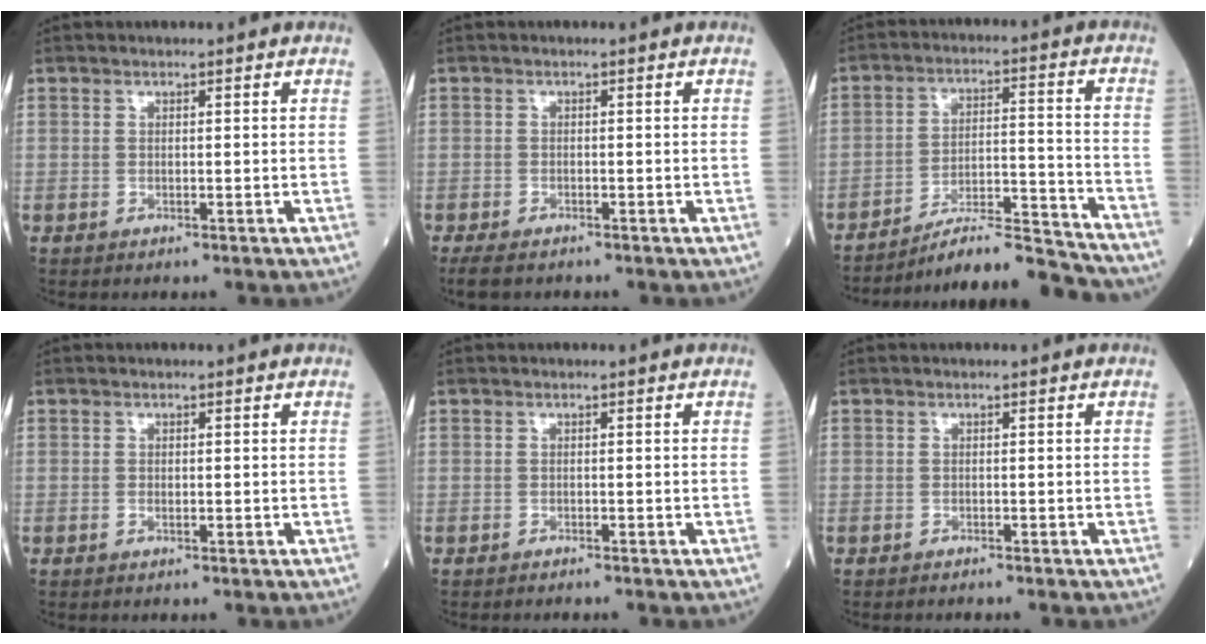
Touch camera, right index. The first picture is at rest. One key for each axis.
{"total": 3.7, "fx": -2.9, "fy": 1.3, "fz": 1.8, "tx": -0.036, "ty": -0.009, "tz": -0.046}
{"total": 12.5, "fx": -12.2, "fy": 0.1, "fz": 2.6, "tx": -0.037, "ty": 0.017, "tz": -0.198}
{"total": 0.7, "fx": -0.1, "fy": 0.3, "fz": 0.6, "tx": -0.011, "ty": 0.000, "tz": -0.001}
{"total": 1.3, "fx": -1.2, "fy": 0.0, "fz": 0.4, "tx": -0.008, "ty": -0.001, "tz": -0.015}
{"total": 1.2, "fx": -1.1, "fy": 0.0, "fz": 0.4, "tx": -0.008, "ty": -0.001, "tz": -0.013}